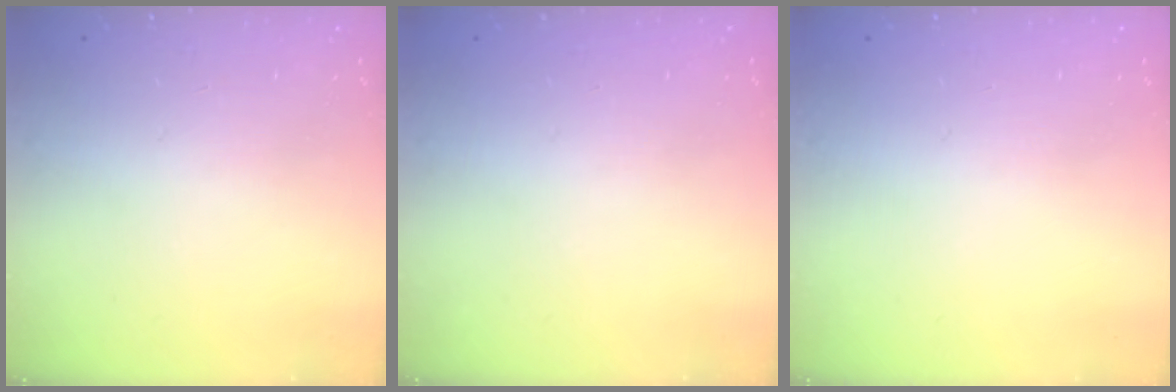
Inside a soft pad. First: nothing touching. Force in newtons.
{"total": 0.0}
{"total": 0.0}